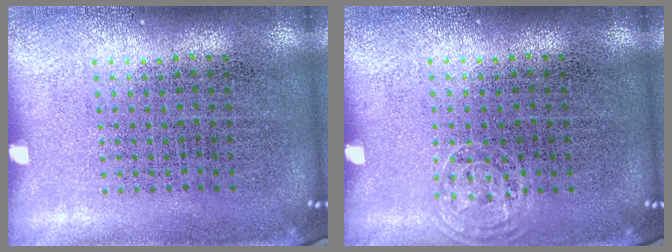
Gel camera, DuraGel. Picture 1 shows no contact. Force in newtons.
{"total": 0.7, "press": 0.6, "slide": 0.3}